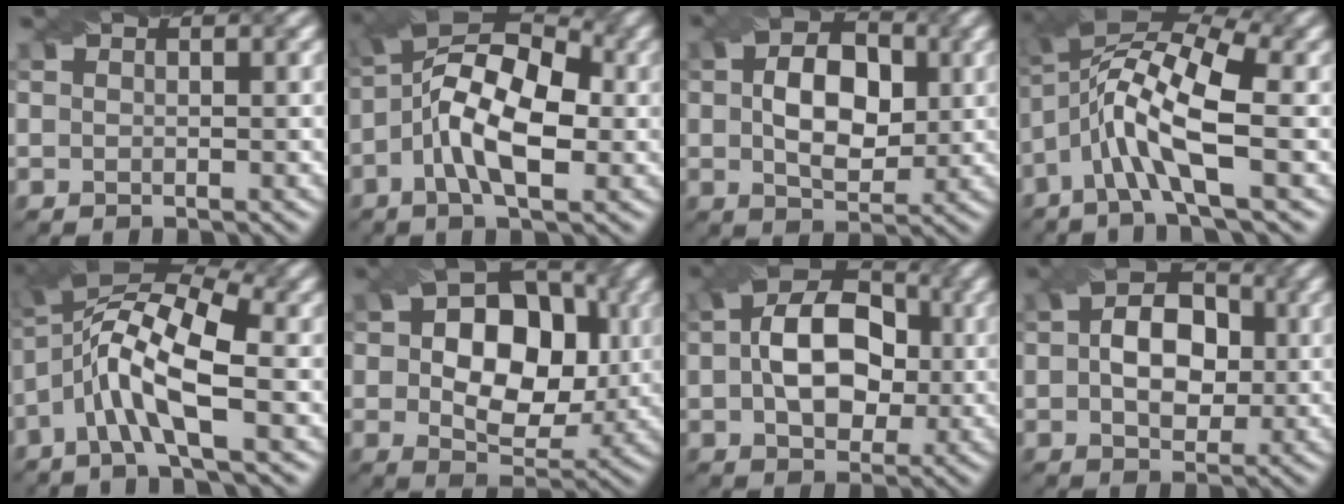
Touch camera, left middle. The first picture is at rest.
{"total": 9.5, "force": [-1.2, 4.2, 8.4], "torque": [-0.144, 0.029, -0.034]}
{"total": 6.7, "force": [0.7, 4.2, 5.2], "torque": [-0.084, 0.005, 0.008]}
{"total": 9.2, "force": [-1.4, 2.5, 8.7], "torque": [-0.177, 0.022, -0.040]}
{"total": 8.8, "force": [-1.6, 2.5, 8.2], "torque": [-0.166, 0.022, -0.046]}
{"total": 10.9, "force": [0.8, 7.5, 7.9], "torque": [-0.111, 0.003, 0.010]}
{"total": 8.7, "force": [0.3, 5.7, 6.5], "torque": [-0.112, 0.010, -0.001]}
{"total": 6.4, "force": [0.3, 4.3, 4.7], "torque": [-0.075, 0.008, -0.003]}